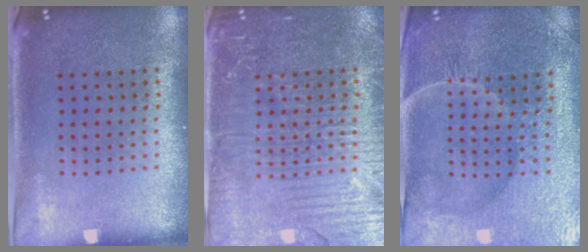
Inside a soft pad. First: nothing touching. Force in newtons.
{"total": 4.1, "press": 4.0, "slide": 1.1}
{"total": 4.3, "press": 4.1, "slide": 1.2}